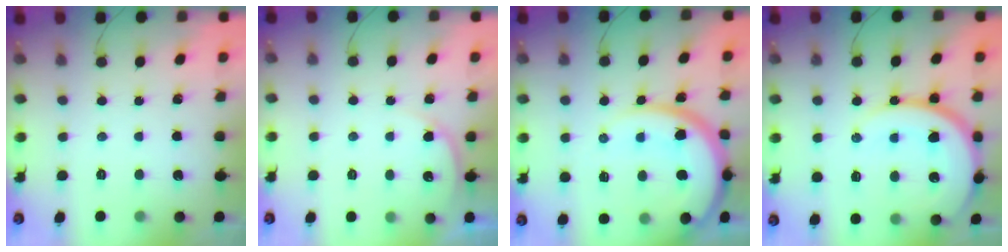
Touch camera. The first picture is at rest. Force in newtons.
{"total": 3.8, "press": 3.8, "slide": 0.3}
{"total": 15.2, "press": 15.1, "slide": 1.8}
{"total": 16.8, "press": 16.7, "slide": 1.7}